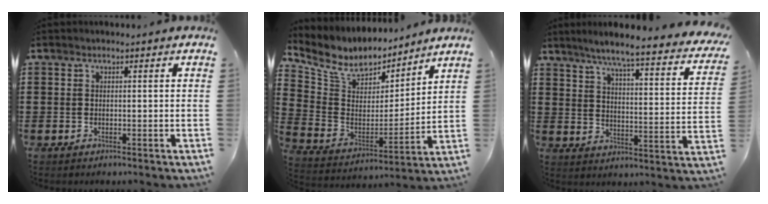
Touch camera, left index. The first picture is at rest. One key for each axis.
{"total": 7.9, "fx": 6.2, "fy": 4.3, "fz": 2.2, "tx": -0.086, "ty": -0.036, "tz": 0.112}
{"total": 5.6, "fx": 4.8, "fy": -0.6, "fz": 3.0, "tx": -0.073, "ty": -0.043, "tz": 0.068}